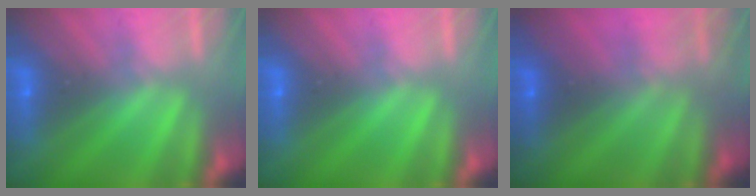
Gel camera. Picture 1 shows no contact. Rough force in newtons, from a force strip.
{"total": 0.0}
{"total": 2.9}